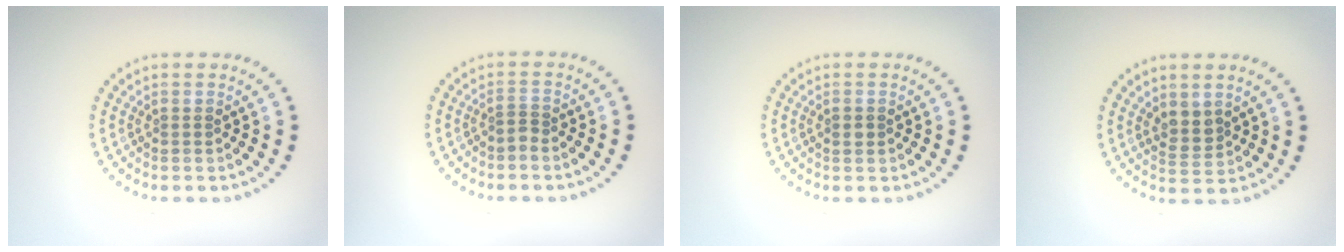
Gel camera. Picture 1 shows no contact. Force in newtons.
{"total": 0.8, "press": 0.5, "slide": 0.7}
{"total": 1.2, "press": 1.2, "slide": 0.0}
{"total": 2.0, "press": 1.8, "slide": 1.0}